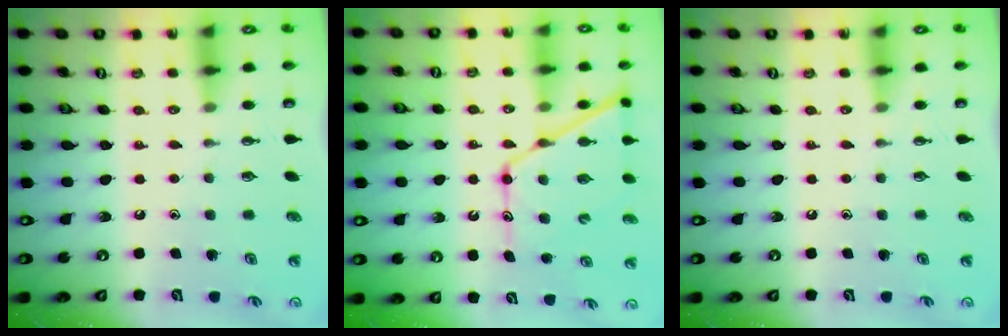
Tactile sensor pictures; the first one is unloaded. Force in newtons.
{"total": 15.3, "press": 15.2, "slide": 1.4}
{"total": 0.0}